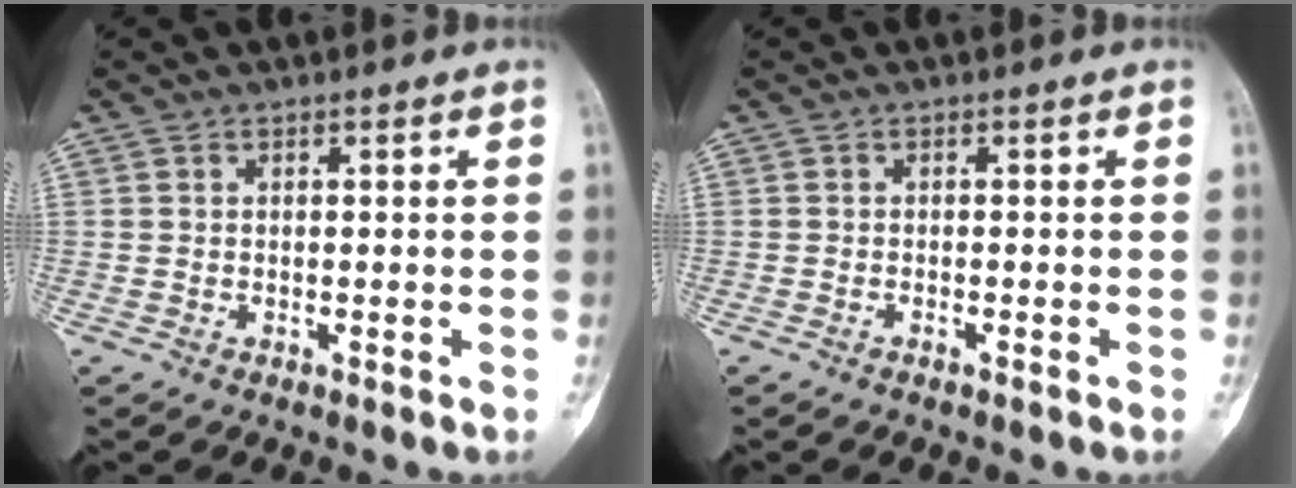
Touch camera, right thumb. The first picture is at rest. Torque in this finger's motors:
{"motor_torque": [-0.36, -0.04, -0.38, 0.25, -0.13]}